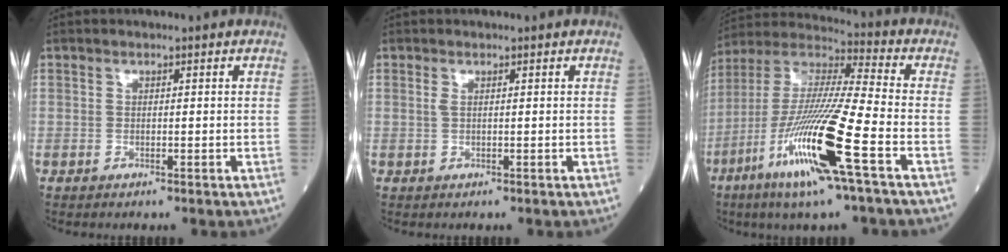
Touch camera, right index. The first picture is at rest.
{"total": 0.6, "force": [0.2, 0.1, 0.6], "torque": [-0.021, 0.000, 0.004]}
{"total": 18.9, "force": [-8.1, 0.2, 17.1], "torque": [-0.370, -0.035, -0.161]}